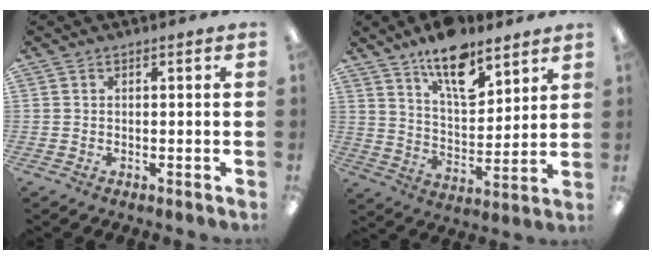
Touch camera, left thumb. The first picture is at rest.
{"total": 14.1, "force": [10.0, 5.9, 7.9], "torque": [-0.121, -0.055, 0.174]}